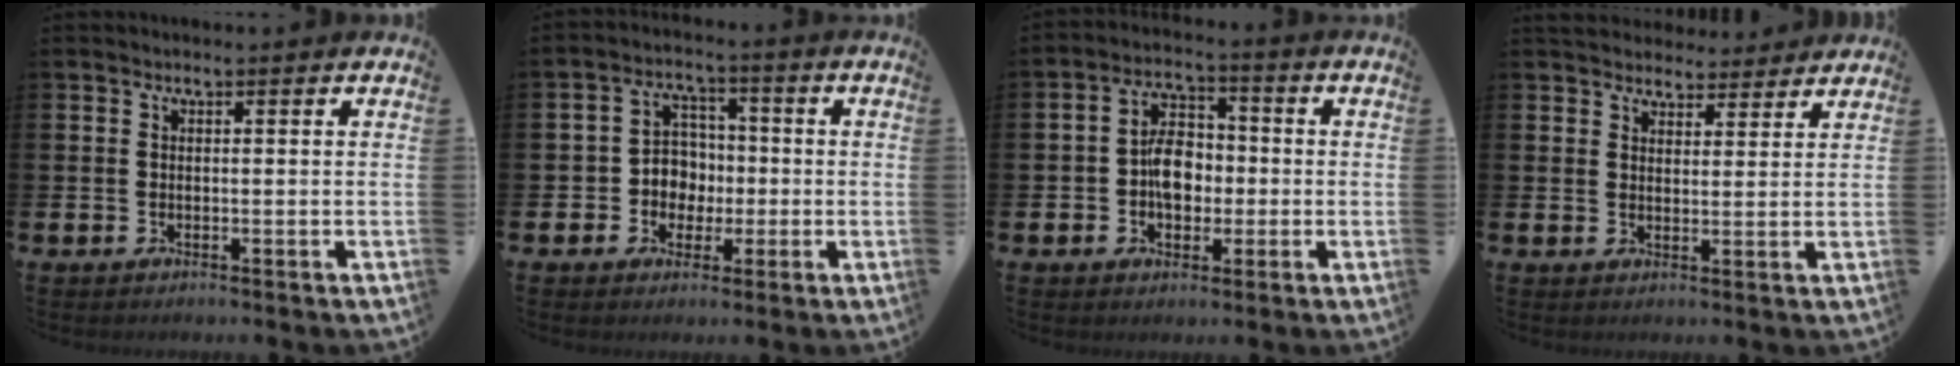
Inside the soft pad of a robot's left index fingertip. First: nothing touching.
{"total": 5.1, "force": [-0.3, 4.8, 1.7], "torque": [-0.041, 0.008, -0.013]}
{"total": 6.1, "force": [-0.5, 4.2, 4.4], "torque": [-0.072, 0.010, -0.014]}
{"total": 4.3, "force": [4.1, 1.3, -0.1], "torque": [0.001, -0.024, 0.074]}